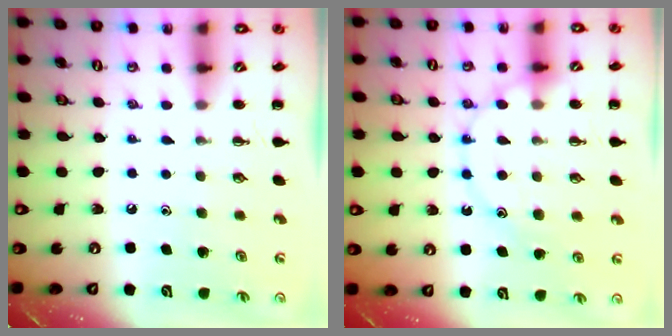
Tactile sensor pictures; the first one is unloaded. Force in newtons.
{"total": 12.3, "press": 12.2, "slide": 1.7}